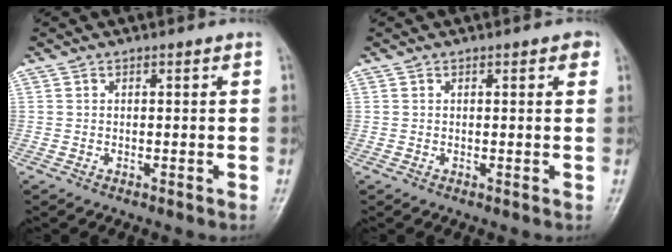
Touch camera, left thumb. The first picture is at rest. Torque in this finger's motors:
{"motor_torque": [-0.18, 0.01, -0.03, -0.06, 0.02]}